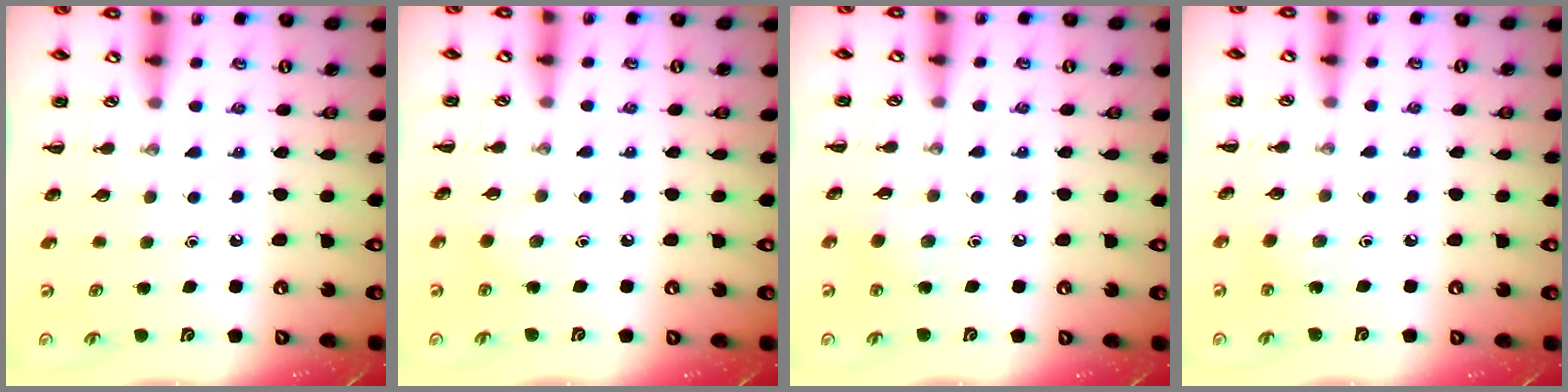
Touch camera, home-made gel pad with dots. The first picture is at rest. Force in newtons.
{"total": 2.1, "press": 2.0, "slide": 0.7}
{"total": 5.7, "press": 5.5, "slide": 1.5}
{"total": 2.6, "press": 2.5, "slide": 0.9}